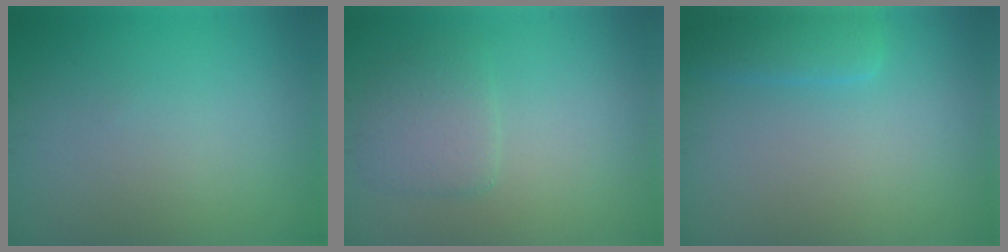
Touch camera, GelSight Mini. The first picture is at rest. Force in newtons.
{"total": 2.5, "press": 2.5, "slide": 0.2}
{"total": 2.0, "press": 1.9, "slide": 0.3}